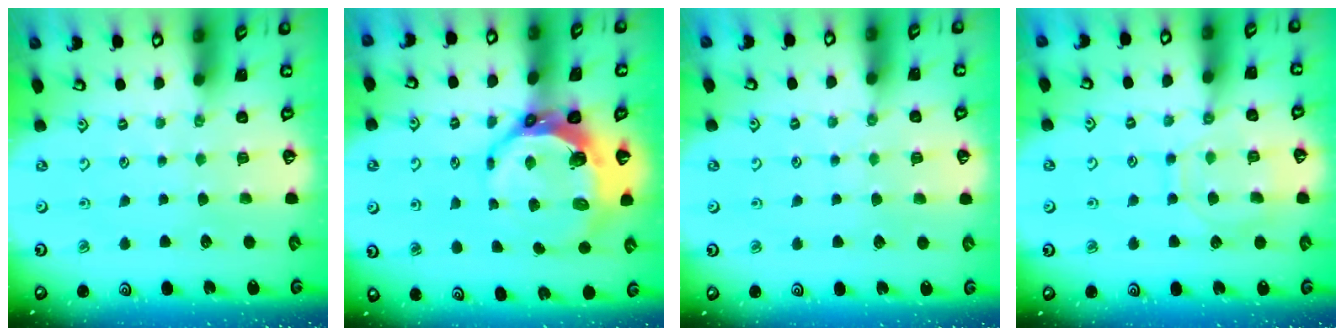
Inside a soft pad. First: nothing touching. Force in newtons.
{"total": 11.1, "press": 10.2, "slide": 4.4}
{"total": 2.9, "press": 2.9, "slide": 0.5}
{"total": 10.1, "press": 10.0, "slide": 1.1}